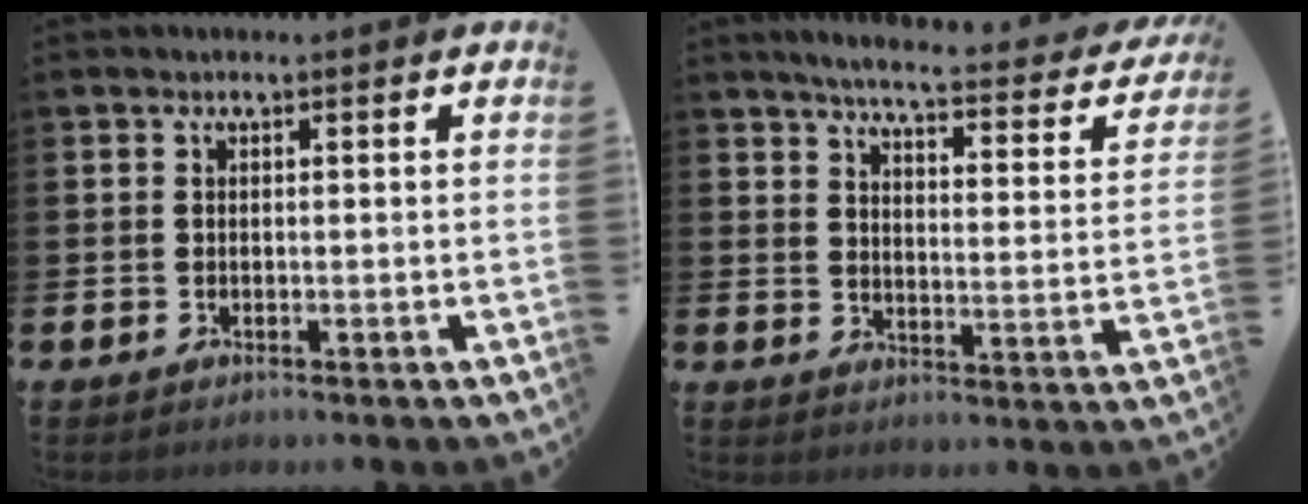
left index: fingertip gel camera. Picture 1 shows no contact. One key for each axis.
{"total": 5.0, "fx": 4.5, "fy": 0.3, "fz": 2.1, "tx": -0.055, "ty": -0.039, "tz": 0.068}